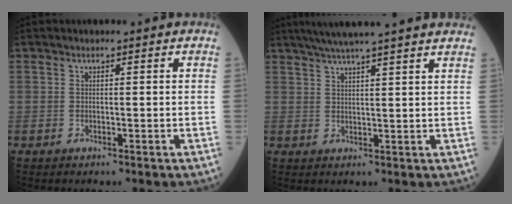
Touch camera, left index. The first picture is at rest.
{"total": 13.9, "force": [11.8, -0.4, 7.2], "torque": [-0.120, 0.032, 0.154]}